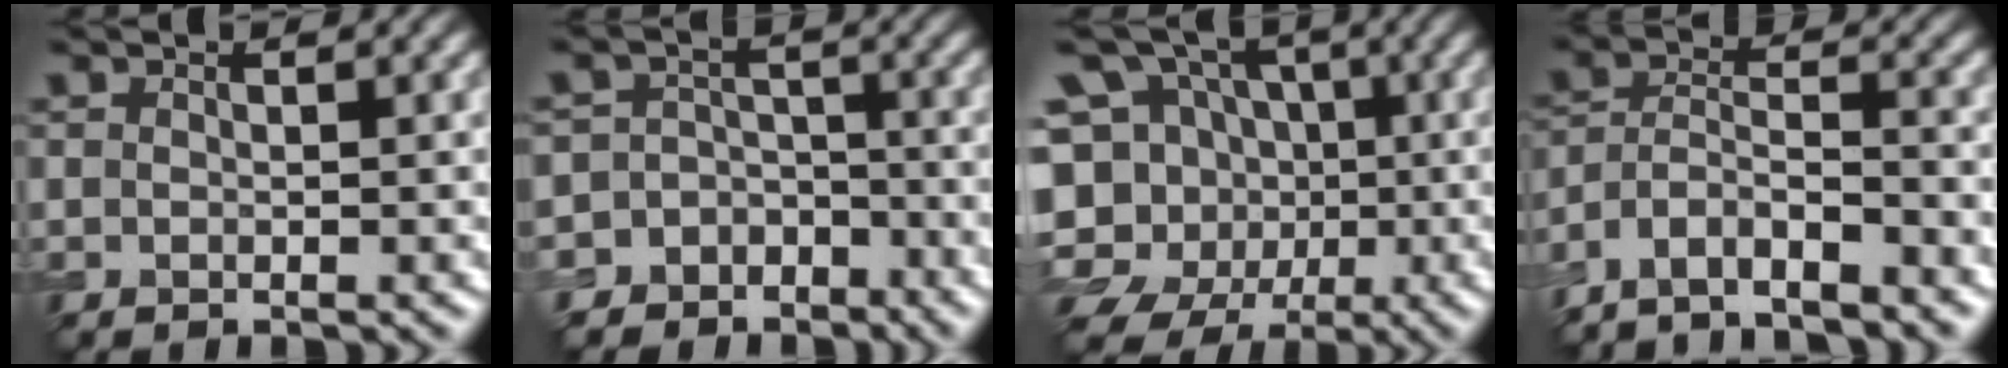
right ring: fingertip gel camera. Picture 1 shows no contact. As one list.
[{"total": 7.6, "force": [-5.1, 5.7, -0.4], "torque": [0.025, -0.007, -0.094]}, {"total": 11.4, "force": [-3.2, 10.1, 4.2], "torque": [-0.091, 0.004, -0.063]}, {"total": 5.9, "force": [-5.1, 1.3, 2.7], "torque": [-0.049, -0.002, -0.099]}]